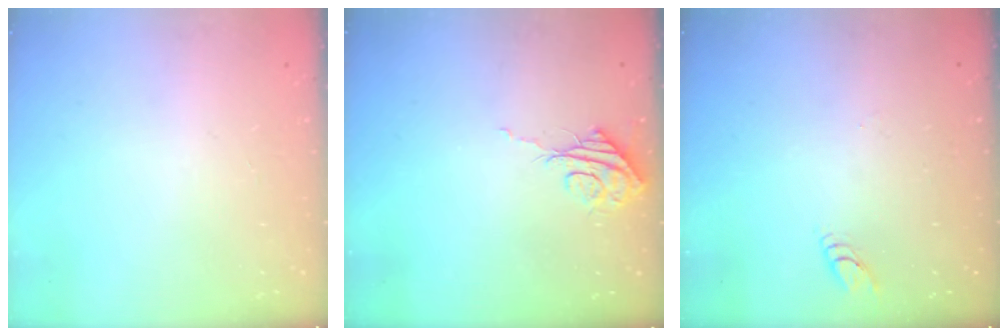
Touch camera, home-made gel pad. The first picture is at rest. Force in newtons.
{"total": 8.0, "press": 8.0, "slide": 0.4}
{"total": 2.8, "press": 2.8, "slide": 0.2}